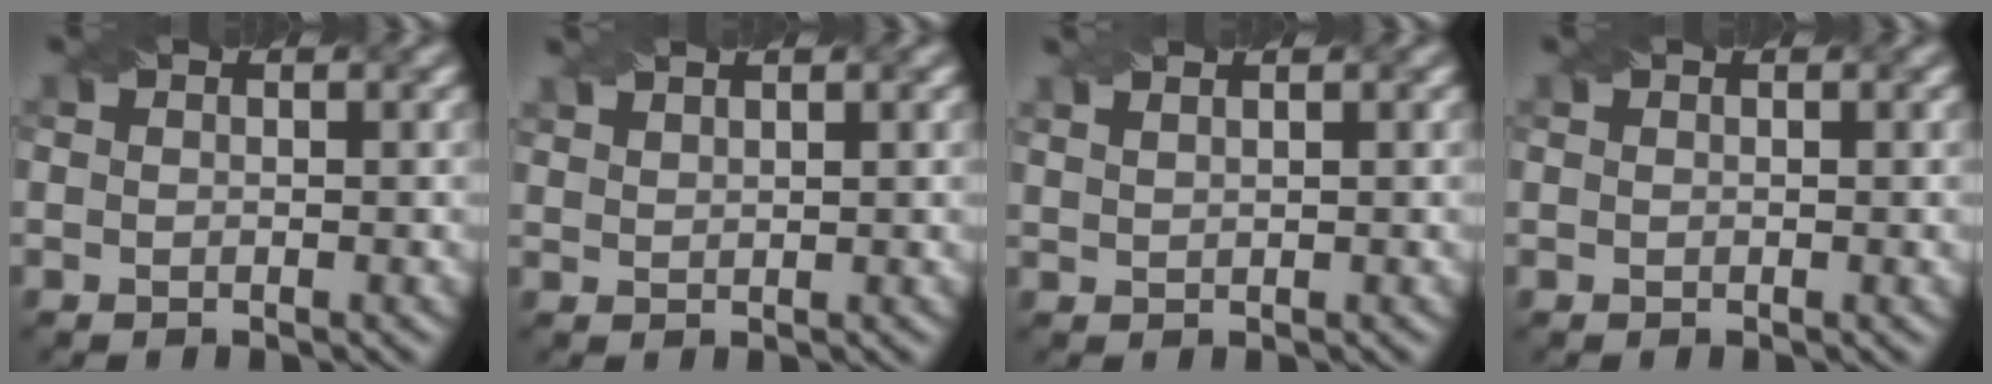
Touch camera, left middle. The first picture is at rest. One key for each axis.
{"total": 1.9, "fx": 1.7, "fy": 0.5, "fz": 0.7, "tx": -0.005, "ty": 0.006, "tz": 0.019}
{"total": 2.4, "fx": 1.8, "fy": 0.9, "fz": 1.1, "tx": -0.011, "ty": 0.016, "tz": 0.005}
{"total": 0.6, "fx": 0.3, "fy": 0.1, "fz": 0.5, "tx": -0.007, "ty": 0.003, "tz": 0.006}